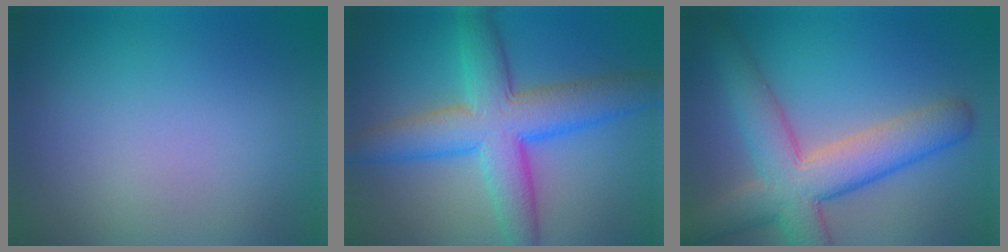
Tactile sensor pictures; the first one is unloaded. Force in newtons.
{"total": 8.5, "press": 8.5, "slide": 0.2}
{"total": 8.1, "press": 8.1, "slide": 0.6}